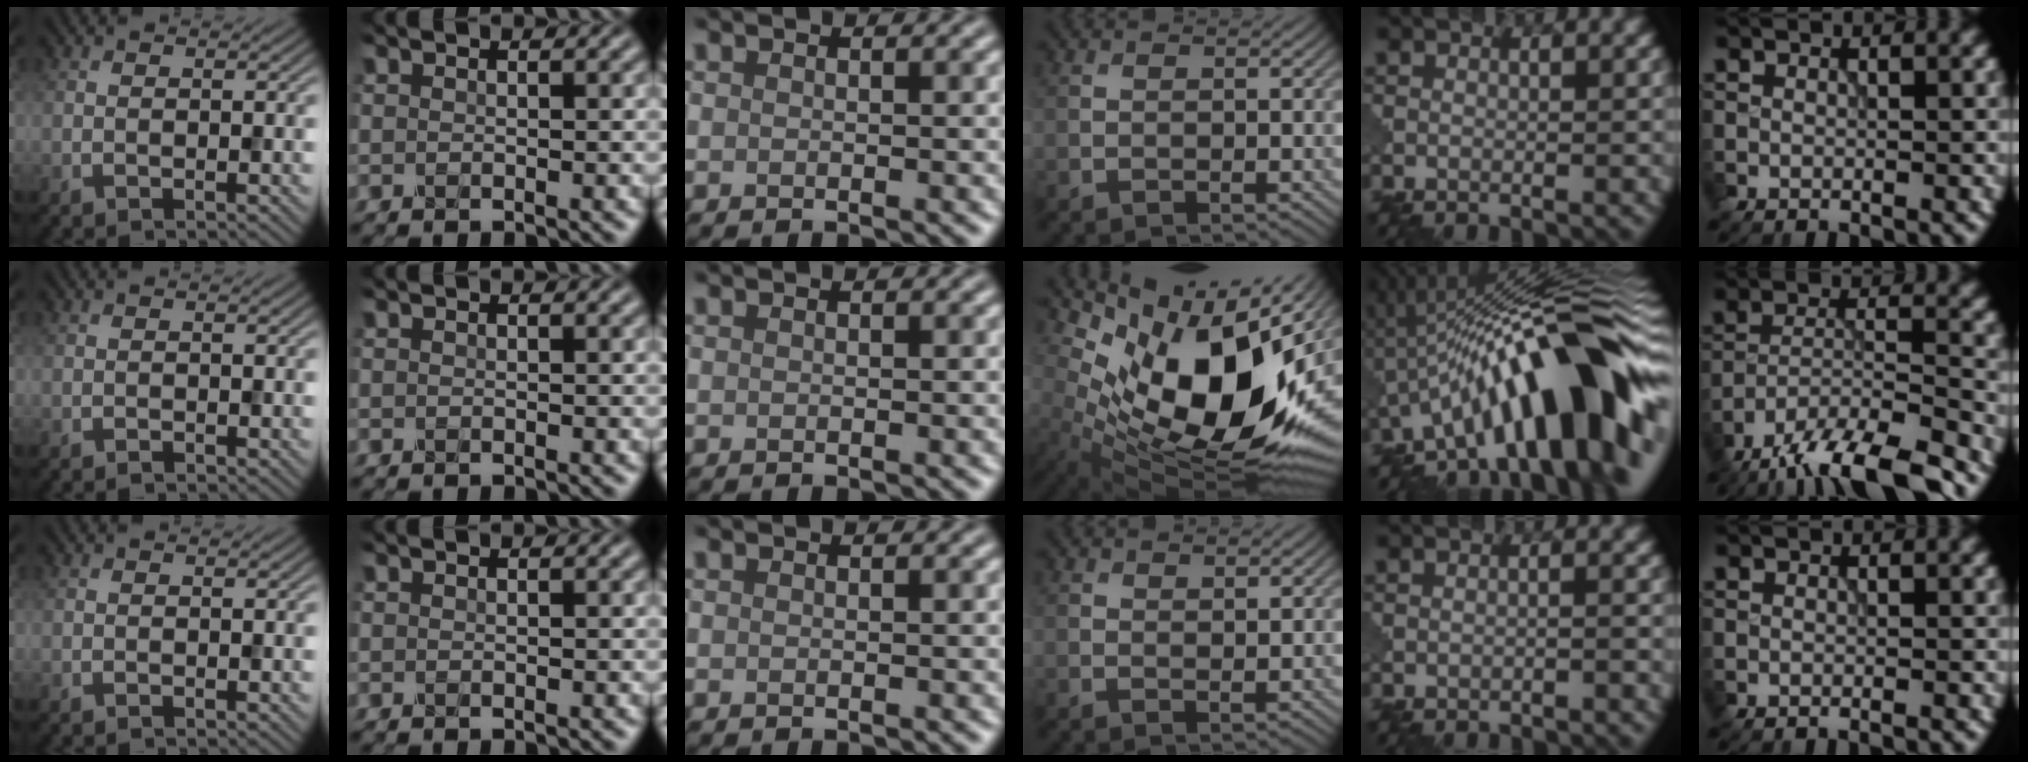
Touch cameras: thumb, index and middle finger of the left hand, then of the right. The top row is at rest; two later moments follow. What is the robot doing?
{"motion": "disassemble", "object": "pitcher"}